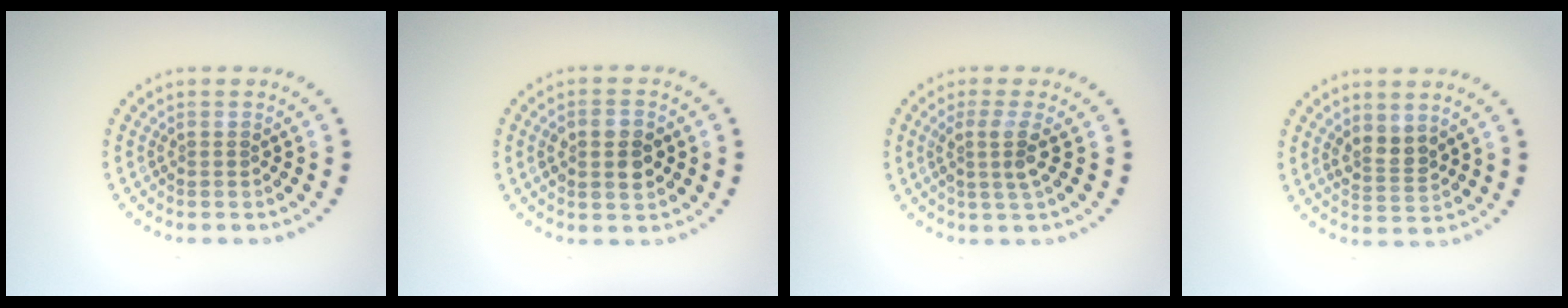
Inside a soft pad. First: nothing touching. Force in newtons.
{"total": 3.4, "press": 3.4, "slide": 0.3}
{"total": 2.5, "press": 2.0, "slide": 1.6}
{"total": 2.5, "press": 2.3, "slide": 1.1}